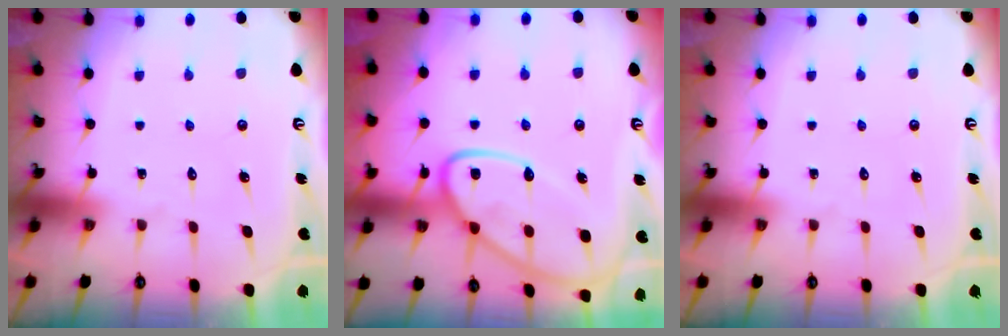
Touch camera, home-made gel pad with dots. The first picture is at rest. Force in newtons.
{"total": 14.8, "press": 14.8, "slide": 1.1}
{"total": 0.0}